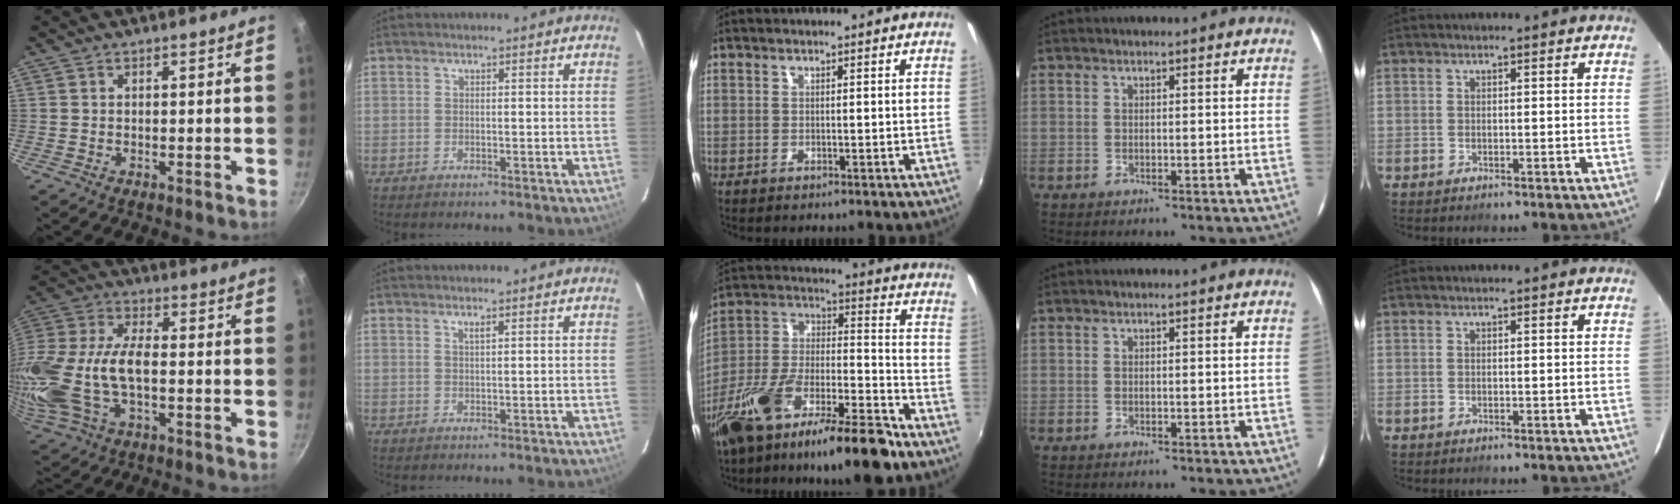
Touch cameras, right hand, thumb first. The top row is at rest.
{"thumb": {"total": 20.1, "force": [-2.7, 10.5, 17.0], "torque": [-0.376, 0.011, -0.060]}, "index": {"total": 0.8, "force": [0.5, 0.1, 0.7], "torque": [-0.012, 0.002, 0.010]}, "middle": {"total": 22.8, "force": [-15.2, 5.8, 16.0], "torque": [-0.288, -0.017, -0.263]}}